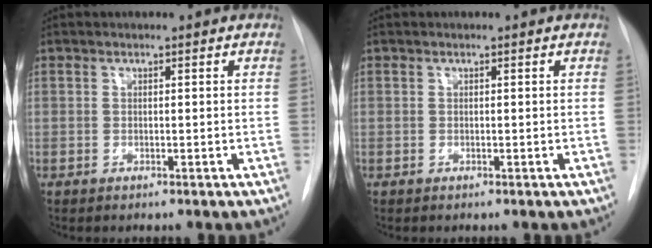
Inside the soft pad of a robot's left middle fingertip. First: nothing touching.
{"total": 0.0}